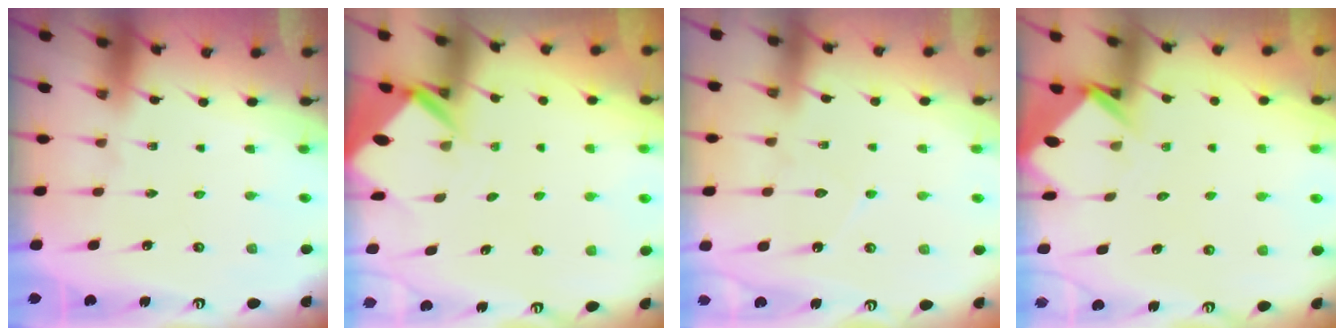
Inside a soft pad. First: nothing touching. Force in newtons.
{"total": 3.6, "press": 3.6, "slide": 0.2}
{"total": 6.2, "press": 6.2, "slide": 0.5}
{"total": 3.6, "press": 3.6, "slide": 0.3}